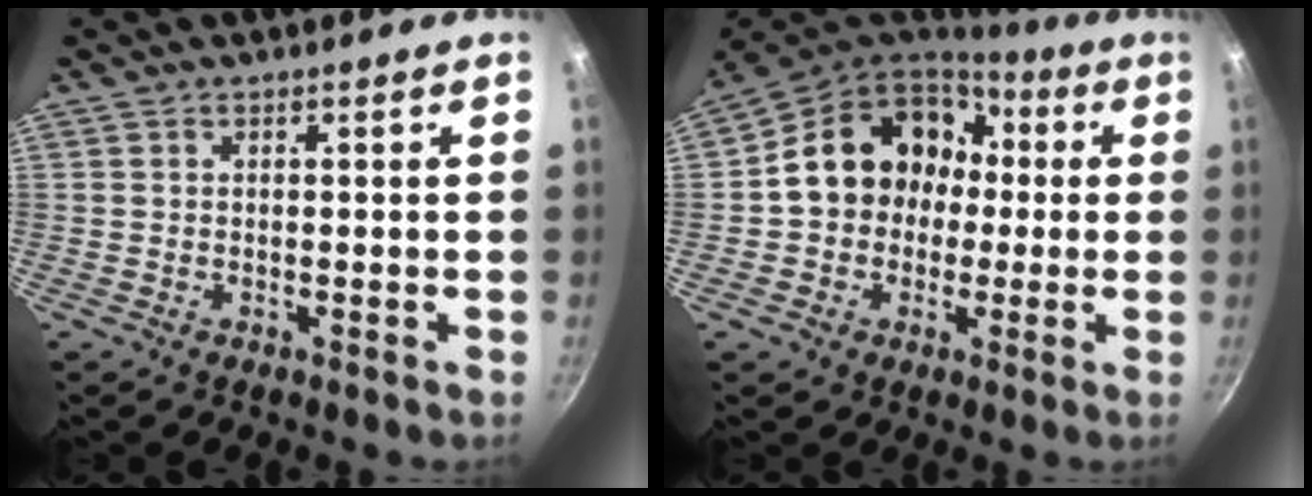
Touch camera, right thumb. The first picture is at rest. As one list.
[{"total": 16.5, "force": [1.2, 14.1, 8.6], "torque": [-0.106, 0.050, 0.012]}]